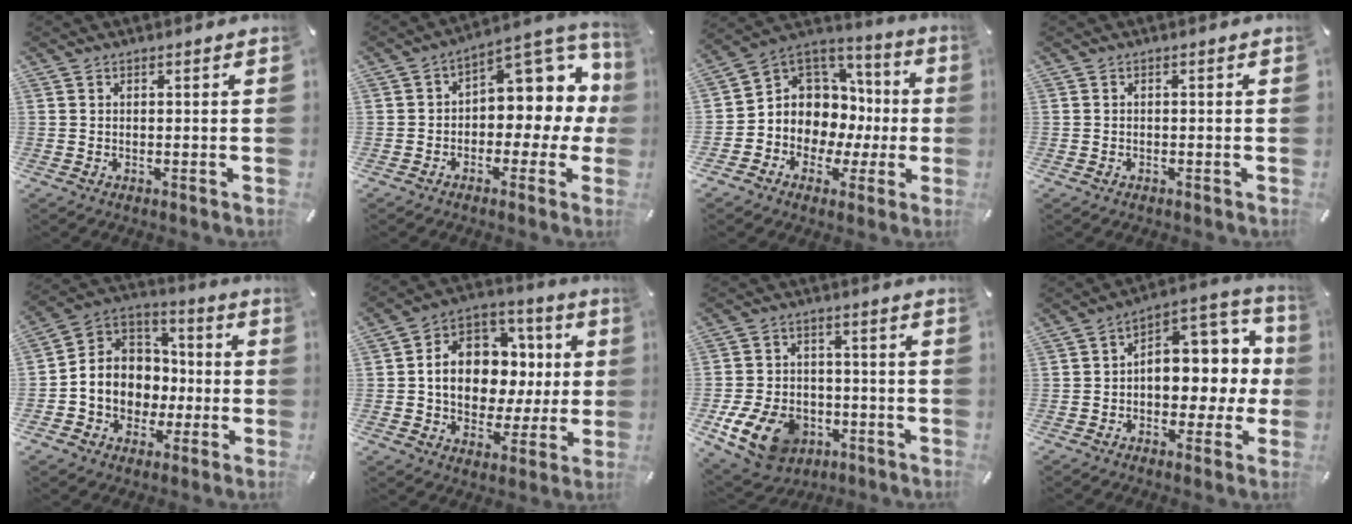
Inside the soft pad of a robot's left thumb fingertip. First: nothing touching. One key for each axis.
{"total": 10.4, "fx": 3.3, "fy": 6.7, "fz": 7.3, "tx": -0.088, "ty": -0.033, "tz": 0.055}
{"total": 7.9, "fx": 0.1, "fy": 7.9, "fz": 0.7, "tx": -0.021, "ty": -0.039, "tz": 0.017}
{"total": 0.7, "fx": -0.5, "fy": 0.5, "fz": 0.3, "tx": -0.004, "ty": 0.002, "tz": -0.011}
{"total": 10.5, "fx": -2.3, "fy": 10.0, "fz": 2.2, "tx": -0.058, "ty": 0.000, "tz": -0.036}
{"total": 14.1, "fx": 0.2, "fy": 11.8, "fz": 7.7, "tx": -0.139, "ty": -0.011, "tz": 0.012}
{"total": 13.3, "fx": -6.0, "fy": 9.5, "fz": 7.1, "tx": -0.130, "ty": 0.038, "tz": -0.102}
{"total": 11.1, "fx": 1.4, "fy": 8.4, "fz": 7.2, "tx": -0.071, "ty": -0.025, "tz": 0.026}